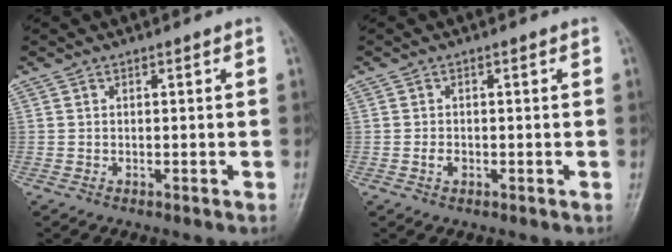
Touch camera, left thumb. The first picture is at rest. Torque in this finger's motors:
{"motor_torque": [-0.32, 0.57, 0.31, -0.09, 0.00]}